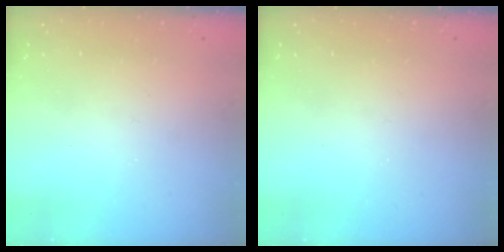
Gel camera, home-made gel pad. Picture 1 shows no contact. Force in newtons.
{"total": 0.0}